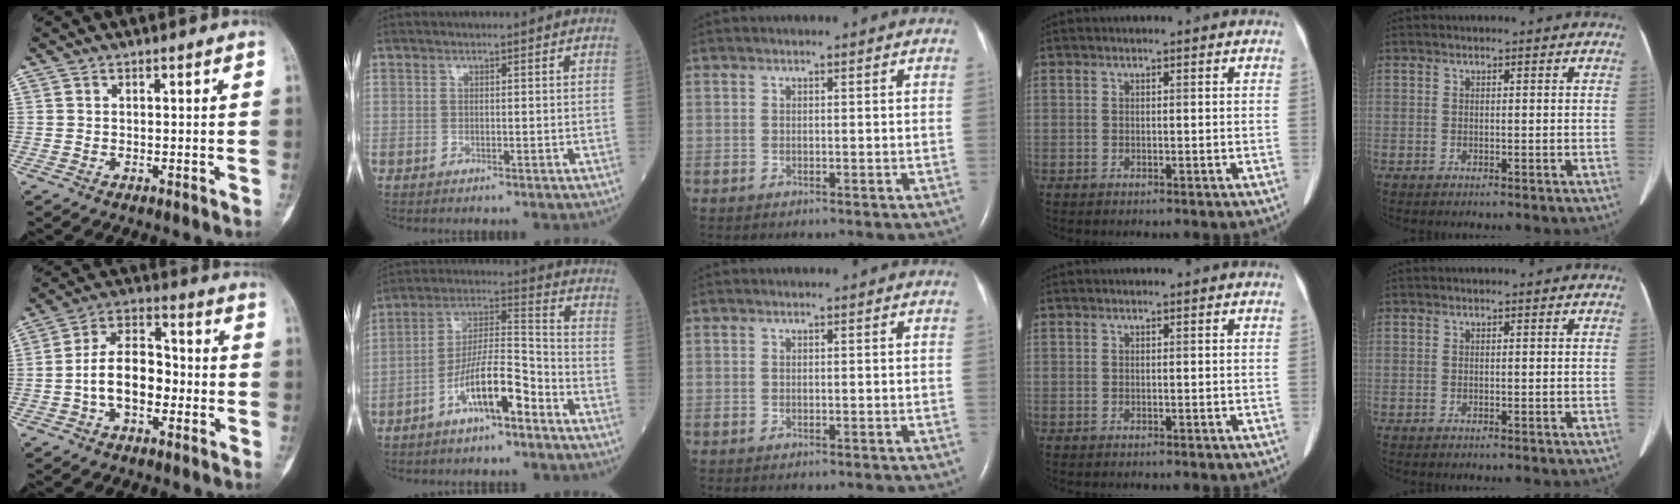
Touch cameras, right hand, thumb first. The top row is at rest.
{"thumb": {"total": 11.2, "force": [-2.2, 6.9, 8.5], "torque": [-0.131, 0.040, -0.050]}, "index": {"total": 11.2, "force": [-6.2, 2.2, 9.0], "torque": [-0.171, 0.012, -0.114]}}